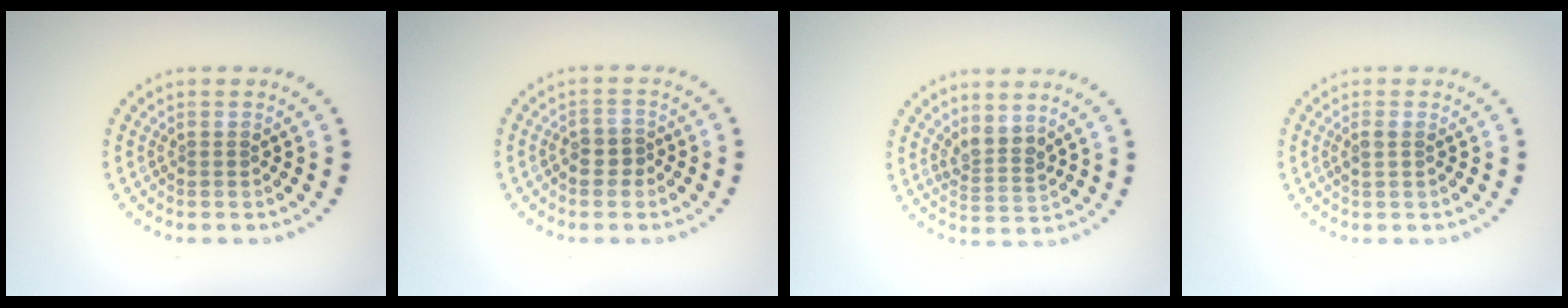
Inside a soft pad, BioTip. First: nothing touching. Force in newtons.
{"total": 1.5, "press": 1.4, "slide": 0.7}
{"total": 2.3, "press": 1.8, "slide": 1.5}
{"total": 1.1, "press": 1.0, "slide": 0.6}